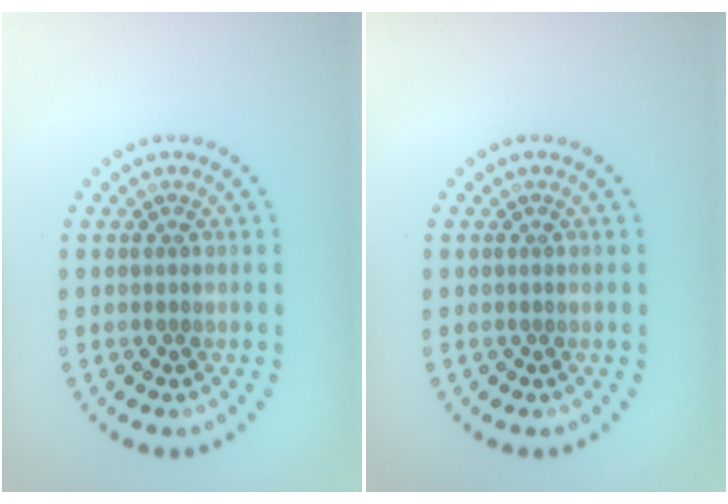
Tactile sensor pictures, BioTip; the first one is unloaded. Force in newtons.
{"total": 0.0}